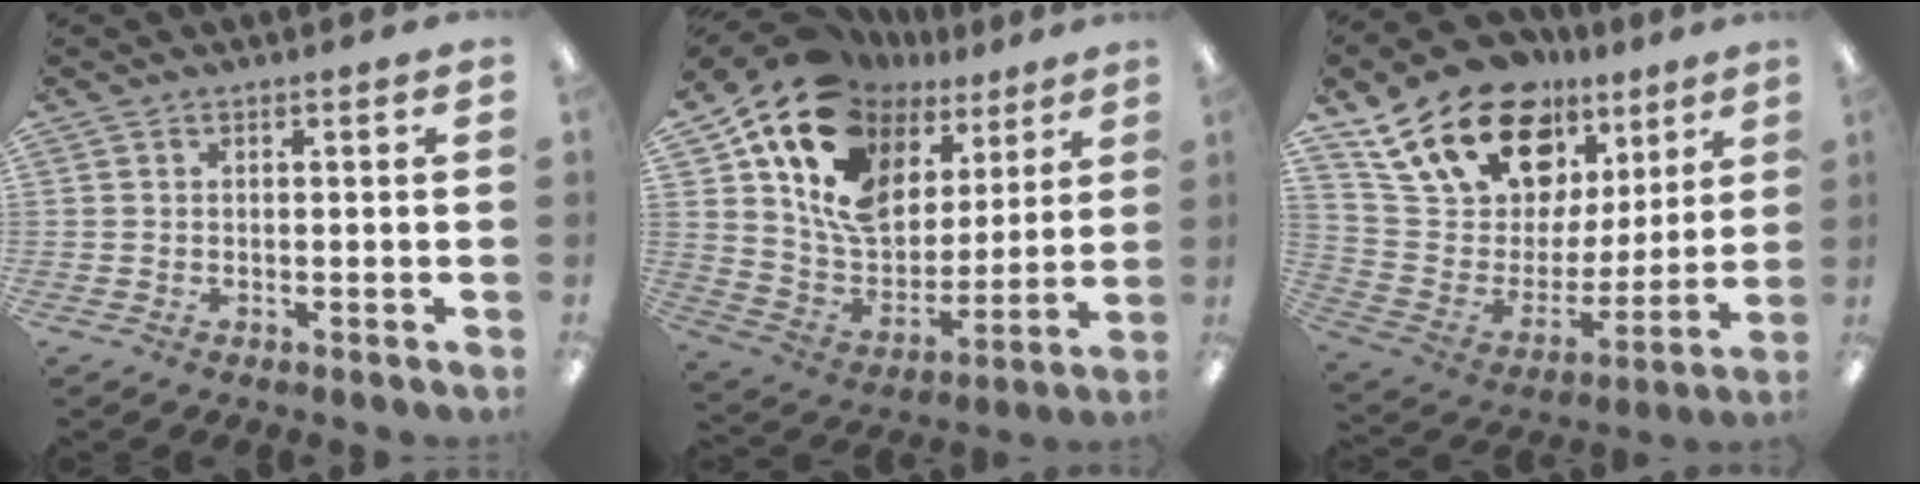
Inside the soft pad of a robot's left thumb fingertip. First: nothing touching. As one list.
[{"total": 20.2, "force": [10.9, 13.5, 10.3], "torque": [-0.209, -0.068, 0.200]}, {"total": 22.2, "force": [14.9, 11.7, 11.5], "torque": [-0.209, -0.090, 0.274]}]